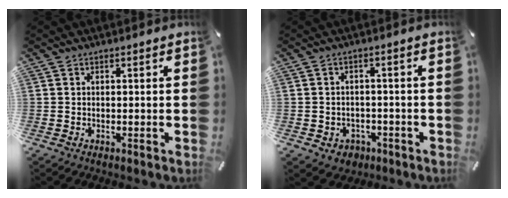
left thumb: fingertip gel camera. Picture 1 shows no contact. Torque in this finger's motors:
{"motor_torque": [0.00, 0.03, 0.03, 0.03, 0.00]}